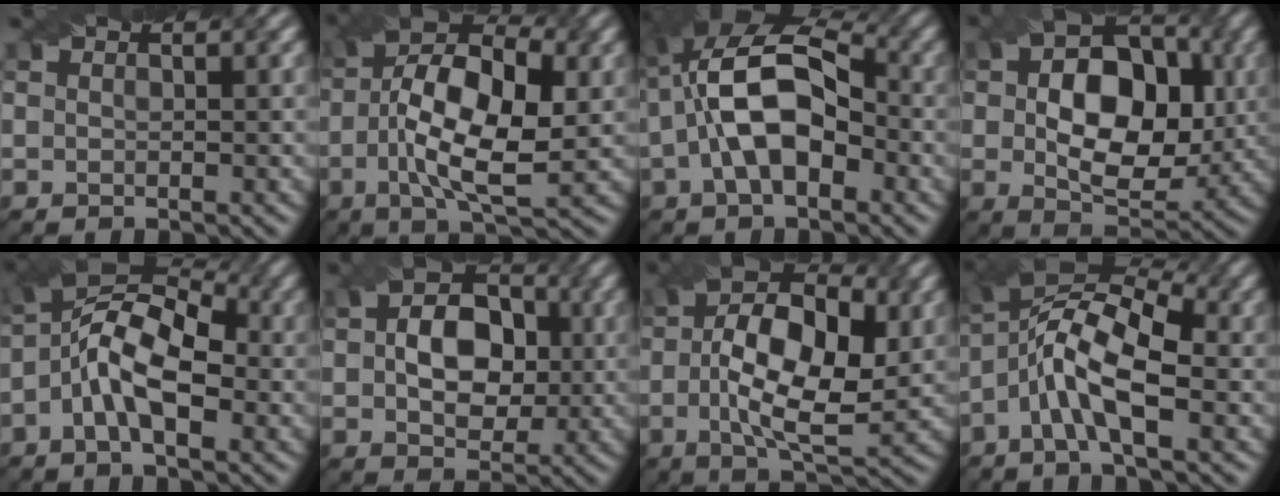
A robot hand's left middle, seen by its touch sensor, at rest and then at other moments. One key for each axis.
{"total": 11.1, "fx": -0.8, "fy": 4.7, "fz": 10.0, "tx": -0.182, "ty": 0.008, "tz": -0.020}
{"total": 10.5, "fx": -0.2, "fy": 5.9, "fz": 8.7, "tx": -0.164, "ty": 0.023, "tz": -0.015}
{"total": 11.0, "fx": 0.4, "fy": 7.1, "fz": 8.3, "tx": -0.129, "ty": -0.003, "tz": 0.005}
{"total": 8.3, "fx": -1.2, "fy": 3.8, "fz": 7.3, "tx": -0.130, "ty": 0.029, "tz": -0.037}
{"total": 7.0, "fx": 0.3, "fy": 4.8, "fz": 5.1, "tx": -0.081, "ty": 0.007, "tz": -0.001}
{"total": 10.4, "fx": 0.0, "fy": 4.8, "fz": 9.2, "tx": -0.163, "ty": 0.003, "tz": -0.003}
{"total": 8.0, "fx": -1.5, "fy": 2.7, "fz": 7.4, "tx": -0.147, "ty": 0.024, "tz": -0.043}